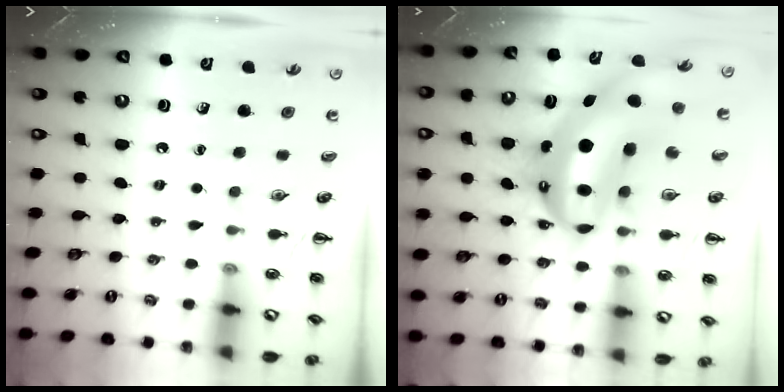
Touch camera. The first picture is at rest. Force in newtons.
{"total": 14.4, "press": 14.0, "slide": 3.3}